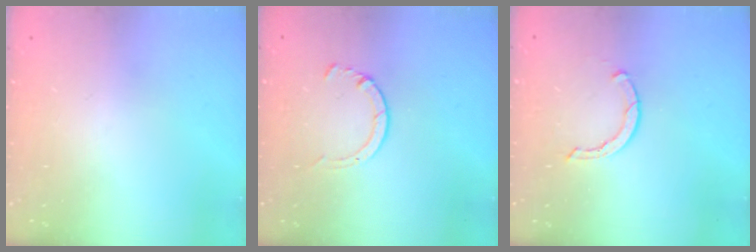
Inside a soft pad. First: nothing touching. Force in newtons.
{"total": 2.8, "press": 2.8, "slide": 0.4}
{"total": 1.7, "press": 1.6, "slide": 0.3}